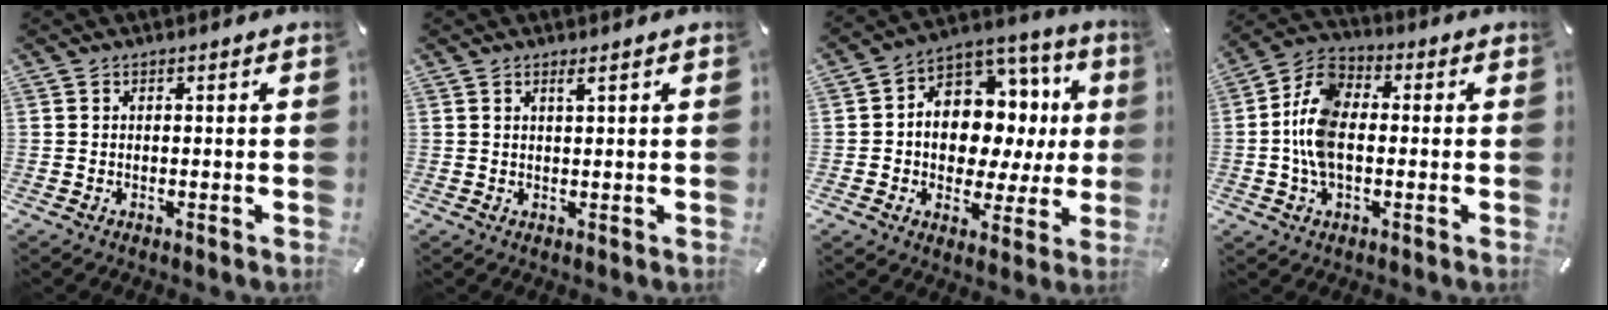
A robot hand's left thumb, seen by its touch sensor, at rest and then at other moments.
{"total": 1.5, "force": [0.9, 0.1, 1.1], "torque": [-0.023, -0.001, 0.015]}
{"total": 13.3, "force": [1.9, 10.6, 7.8], "torque": [-0.107, -0.026, 0.042]}
{"total": 11.0, "force": [-1.2, 7.0, 8.5], "torque": [-0.193, 0.006, -0.022]}